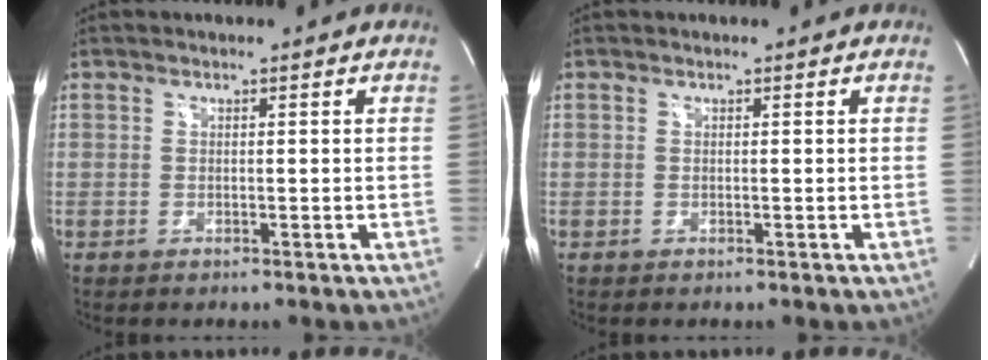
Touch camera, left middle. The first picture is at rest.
{"total": 0.0}